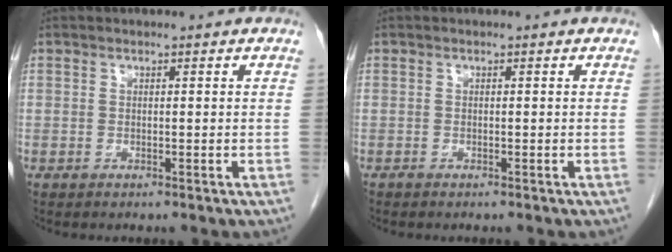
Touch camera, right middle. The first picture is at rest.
{"total": 0.0}